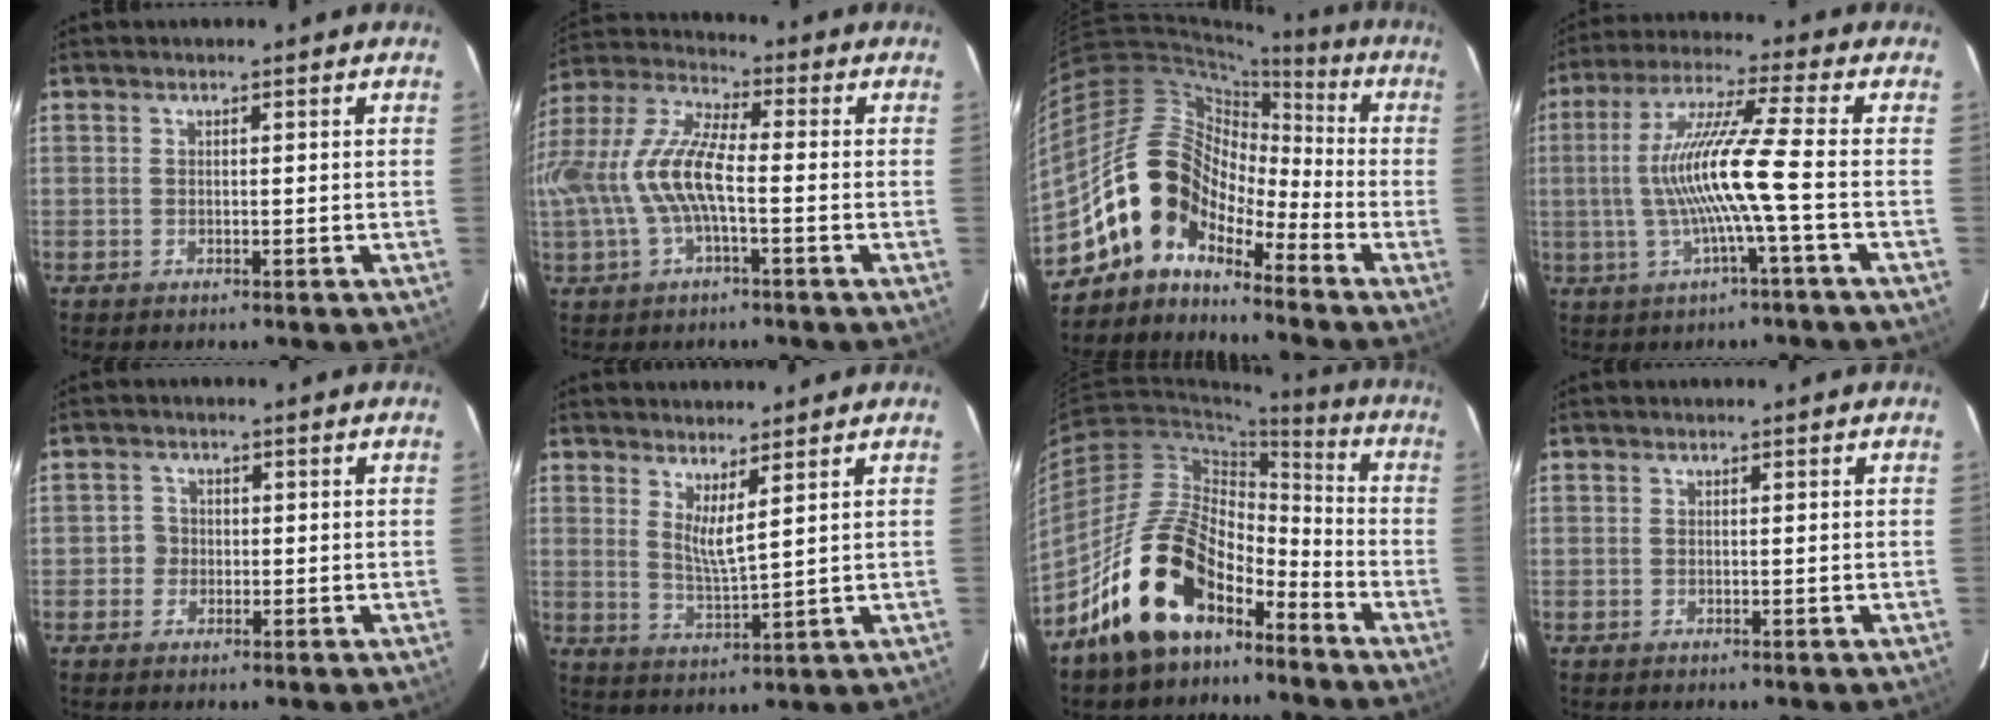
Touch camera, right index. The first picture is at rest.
{"total": 13.0, "force": [-2.1, 4.1, 12.1], "torque": [-0.255, 0.006, -0.038]}
{"total": 11.3, "force": [-8.2, 6.1, 4.6], "torque": [-0.075, 0.034, -0.172]}
{"total": 12.0, "force": [-1.9, -1.5, 11.7], "torque": [-0.221, 0.001, -0.031]}
{"total": 2.4, "force": [-0.7, 2.2, 0.1], "torque": [0.000, 0.010, -0.014]}
{"total": 4.7, "force": [3.0, 0.1, 3.6], "torque": [-0.065, -0.014, 0.051]}
{"total": 17.4, "force": [-11.7, 8.9, 9.3], "torque": [-0.172, 0.028, -0.197]}
{"total": 0.0}